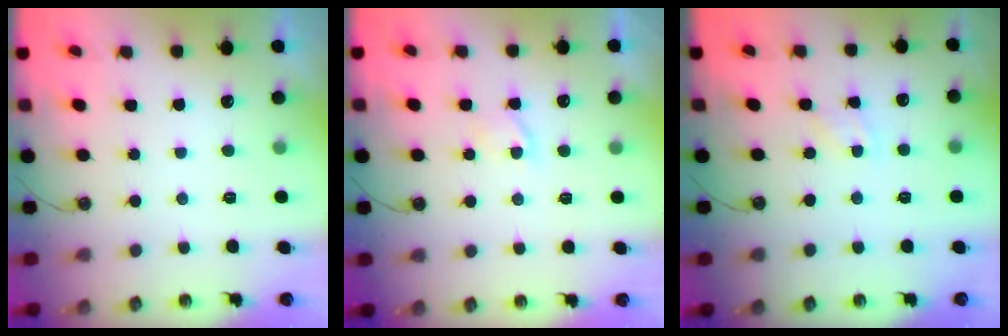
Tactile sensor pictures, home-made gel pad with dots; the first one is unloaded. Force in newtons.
{"total": 2.1, "press": 2.1, "slide": 0.4}
{"total": 3.5, "press": 3.5, "slide": 0.5}